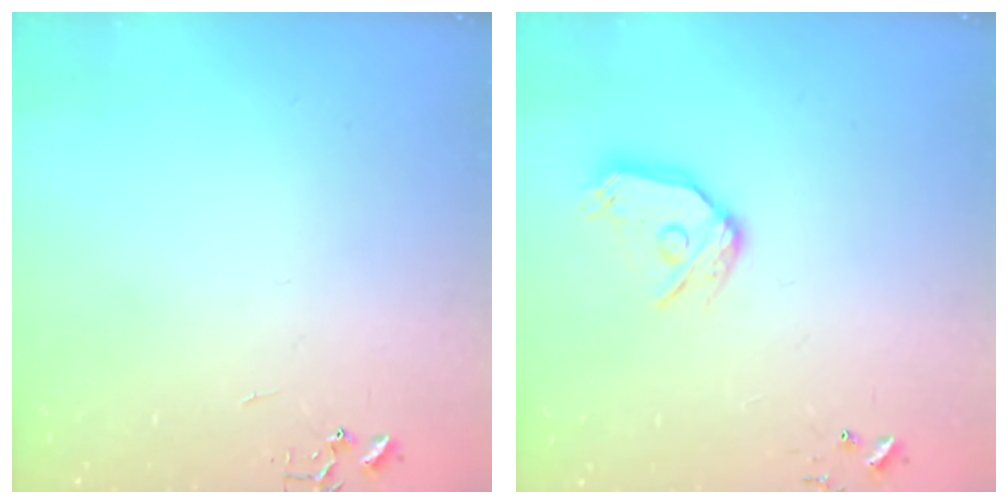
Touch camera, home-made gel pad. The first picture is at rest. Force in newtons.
{"total": 11.3, "press": 11.2, "slide": 1.4}